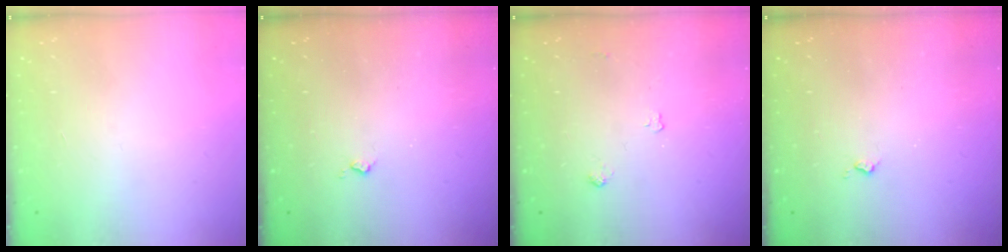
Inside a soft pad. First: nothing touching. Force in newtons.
{"total": 2.4, "press": 2.3, "slide": 0.5}
{"total": 3.8, "press": 3.8, "slide": 0.6}
{"total": 2.4, "press": 2.3, "slide": 0.5}